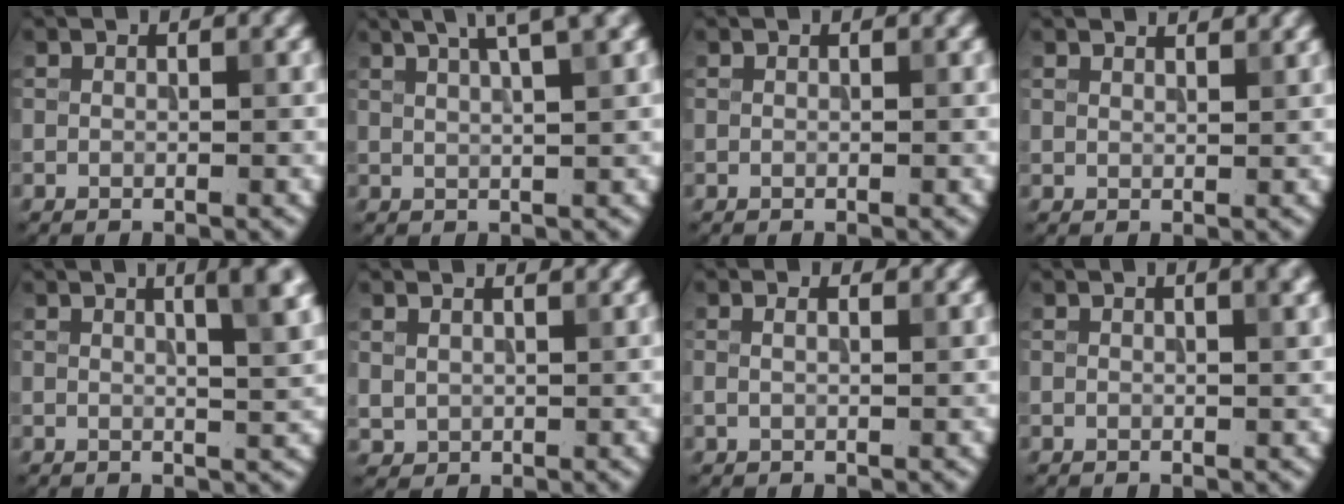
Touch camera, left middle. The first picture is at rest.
{"total": 6.1, "force": [3.8, 1.8, 4.5], "torque": [-0.043, 0.033, 0.027]}
{"total": 0.0}
{"total": 2.1, "force": [2.0, 0.3, 0.5], "torque": [-0.013, 0.002, 0.029]}
{"total": 5.2, "force": [2.3, 1.5, 4.4], "torque": [-0.036, 0.014, 0.018]}
{"total": 2.4, "force": [1.9, 1.3, 0.9], "torque": [-0.026, 0.003, 0.035]}
{"total": 2.3, "force": [1.4, 1.0, 1.6], "torque": [-0.015, 0.002, -0.002]}
{"total": 2.1, "force": [1.0, 0.7, 1.7], "torque": [-0.011, 0.005, 0.009]}